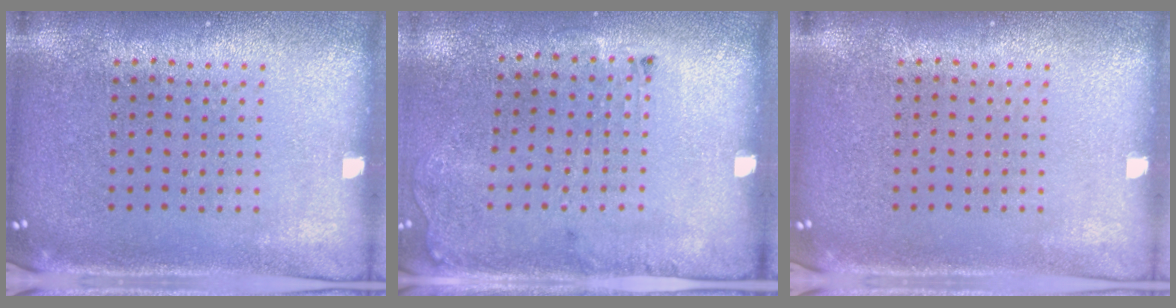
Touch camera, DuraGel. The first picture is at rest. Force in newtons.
{"total": 1.9, "press": 1.3, "slide": 1.4}
{"total": 0.0}